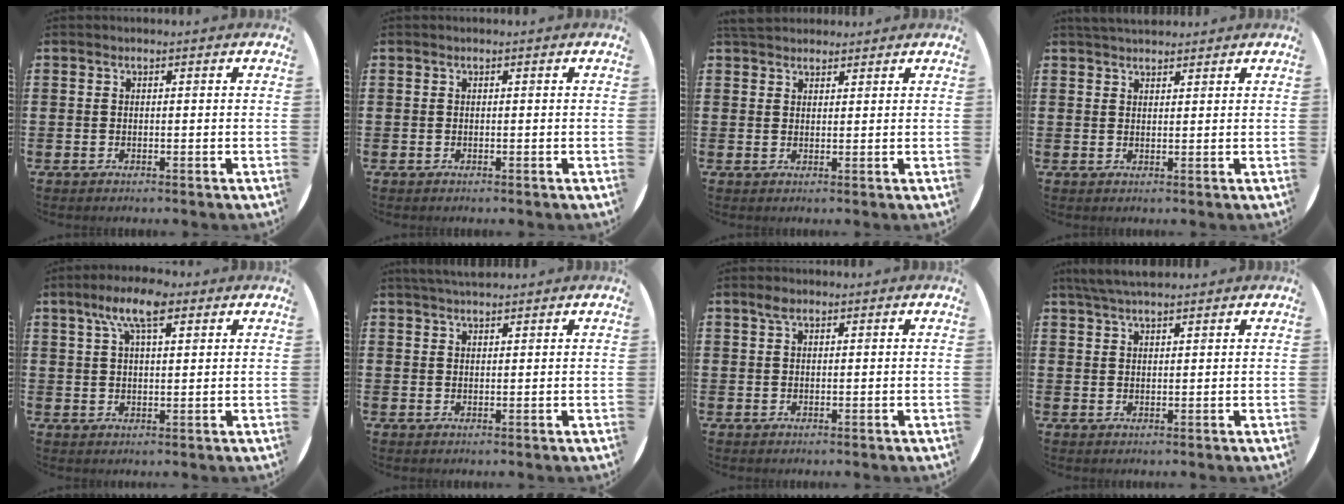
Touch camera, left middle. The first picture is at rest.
{"total": 0.0}
{"total": 2.8, "force": [2.6, 0.8, 0.4], "torque": [-0.005, -0.005, 0.050]}
{"total": 2.3, "force": [2.2, 0.5, 0.3], "torque": [-0.009, -0.001, 0.043]}
{"total": 7.2, "force": [4.4, 2.4, 5.1], "torque": [-0.103, 0.004, 0.076]}
{"total": 2.3, "force": [2.2, 0.3, 0.7], "torque": [-0.017, 0.002, 0.040]}
{"total": 1.4, "force": [0.9, 0.8, 0.9], "torque": [-0.012, 0.002, 0.013]}
{"total": 3.9, "force": [3.4, 0.6, 1.6], "torque": [-0.040, -0.001, 0.064]}